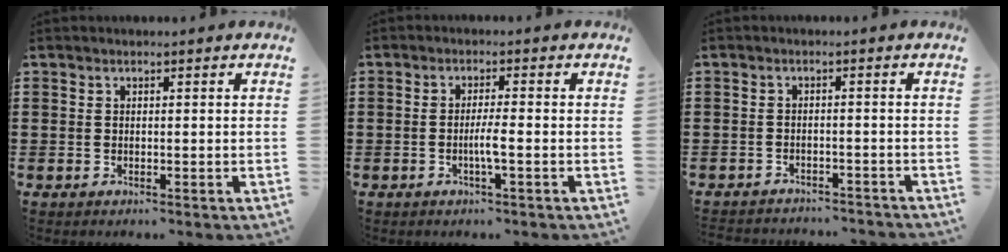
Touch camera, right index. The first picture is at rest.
{"total": 2.6, "force": [-0.8, 0.0, 2.5], "torque": [-0.051, -0.005, -0.018]}
{"total": 2.0, "force": [-2.0, 0.2, 0.0], "torque": [-0.006, 0.000, -0.043]}